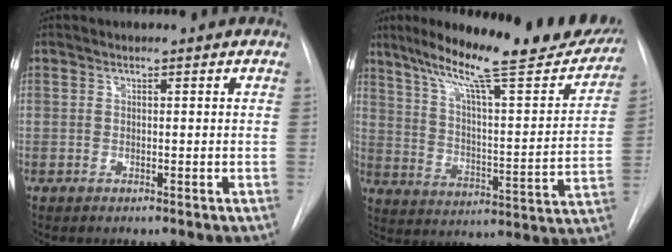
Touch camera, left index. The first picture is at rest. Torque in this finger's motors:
{"motor_torque": [1.01, -1.13, 0.48, 0.17]}